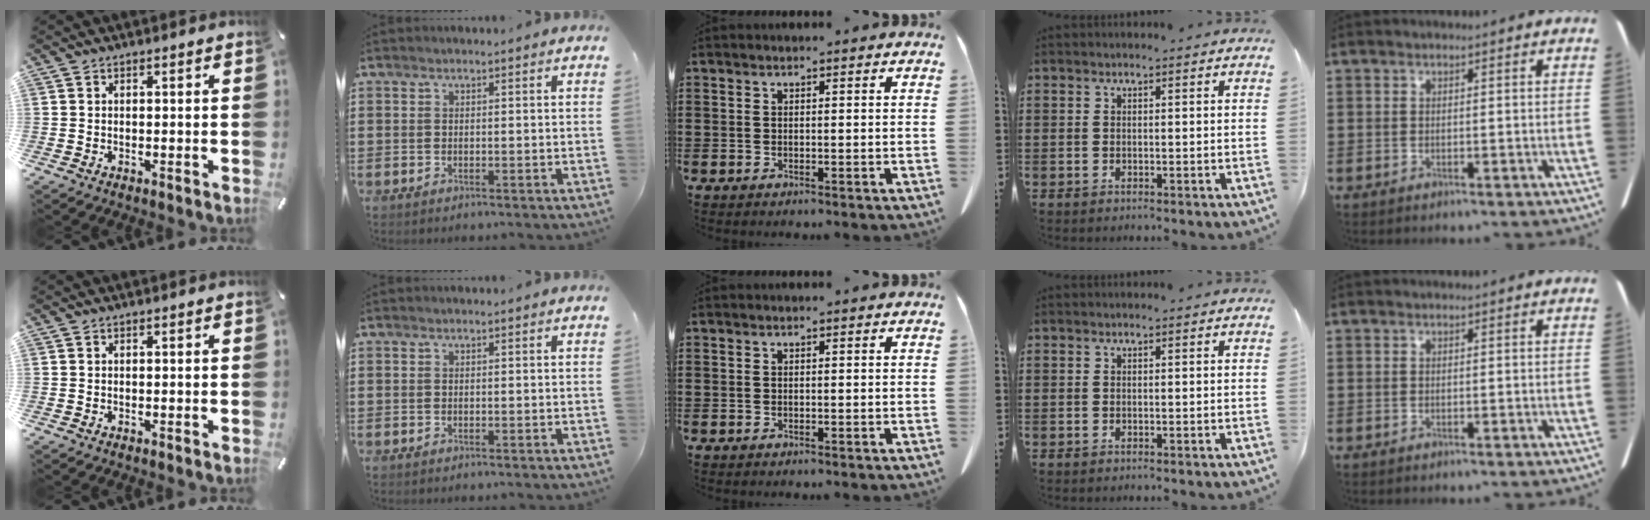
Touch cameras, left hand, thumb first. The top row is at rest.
{}